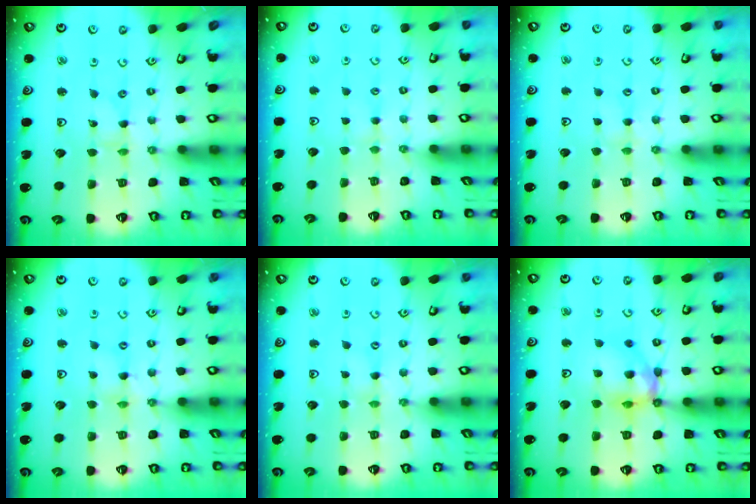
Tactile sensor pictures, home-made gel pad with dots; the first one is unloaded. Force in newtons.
{"total": 1.9, "press": 1.9, "slide": 0.4}
{"total": 2.8, "press": 2.8, "slide": 0.5}
{"total": 1.6, "press": 1.6, "slide": 0.3}
{"total": 0.6, "press": 0.5, "slide": 0.2}
{"total": 13.3, "press": 13.2, "slide": 1.6}